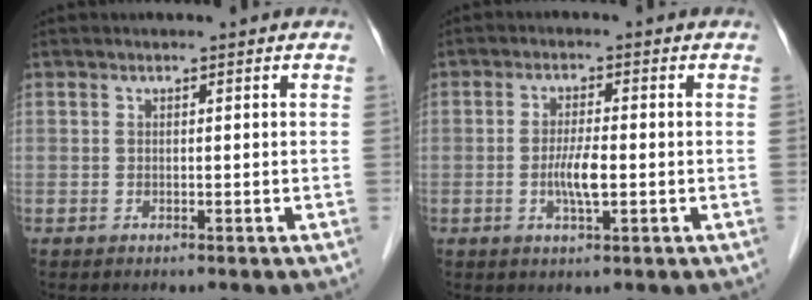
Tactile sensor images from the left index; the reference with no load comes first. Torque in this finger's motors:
{"motor_torque": [0.59, 0.55, 0.16, 0.05]}